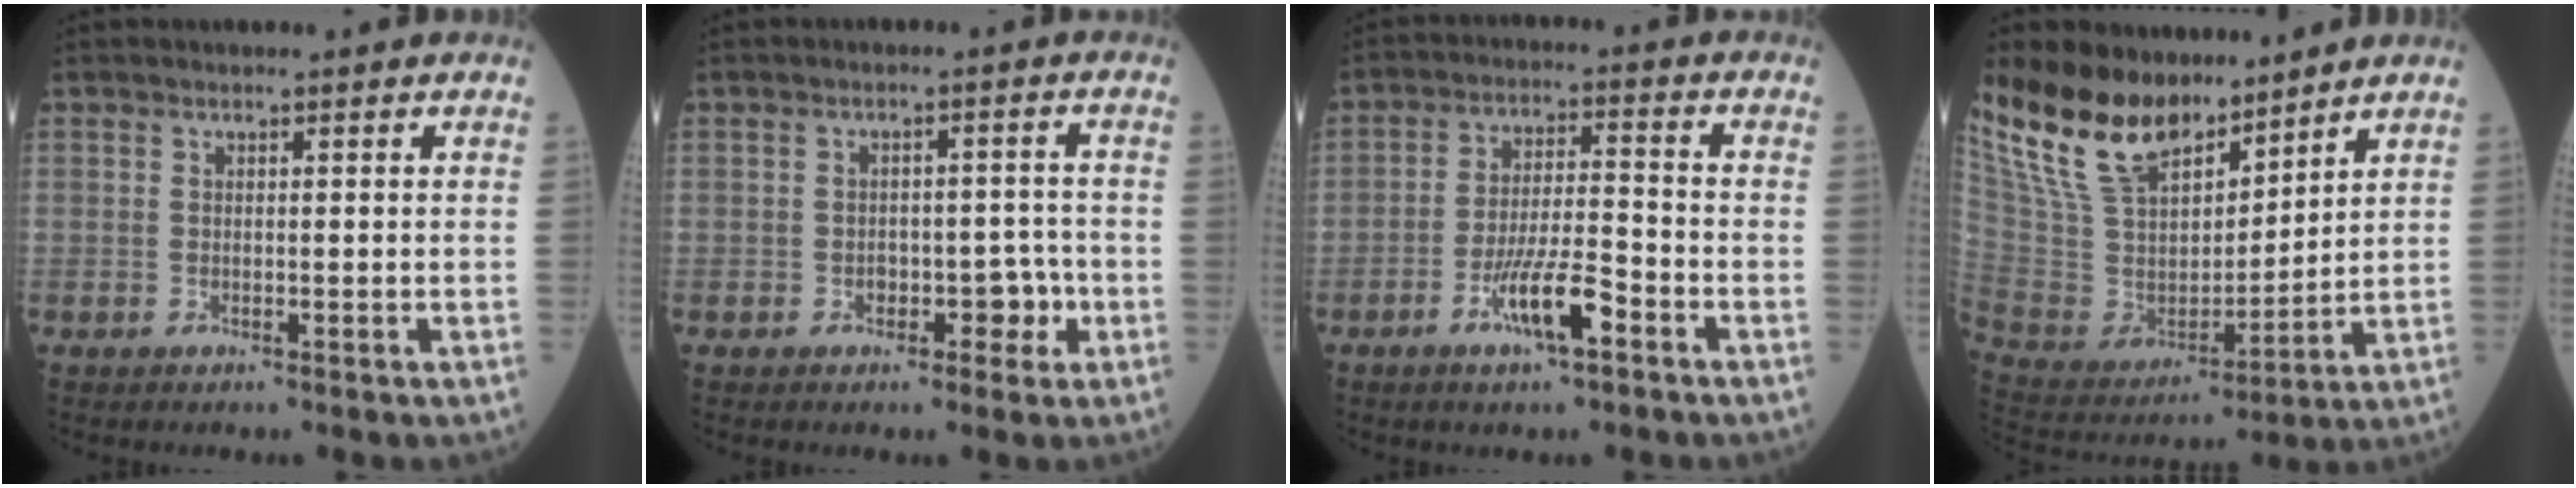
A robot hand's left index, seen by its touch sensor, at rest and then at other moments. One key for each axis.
{"total": 3.9, "fx": -1.7, "fy": 2.4, "fz": 2.7, "tx": -0.023, "ty": 0.020, "tz": -0.019}
{"total": 7.7, "fx": -4.2, "fy": 1.2, "fz": 6.3, "tx": -0.119, "ty": -0.001, "tz": -0.077}
{"total": 17.6, "fx": 13.9, "fy": 6.9, "fz": 8.3, "tx": -0.175, "ty": 0.018, "tz": 0.270}